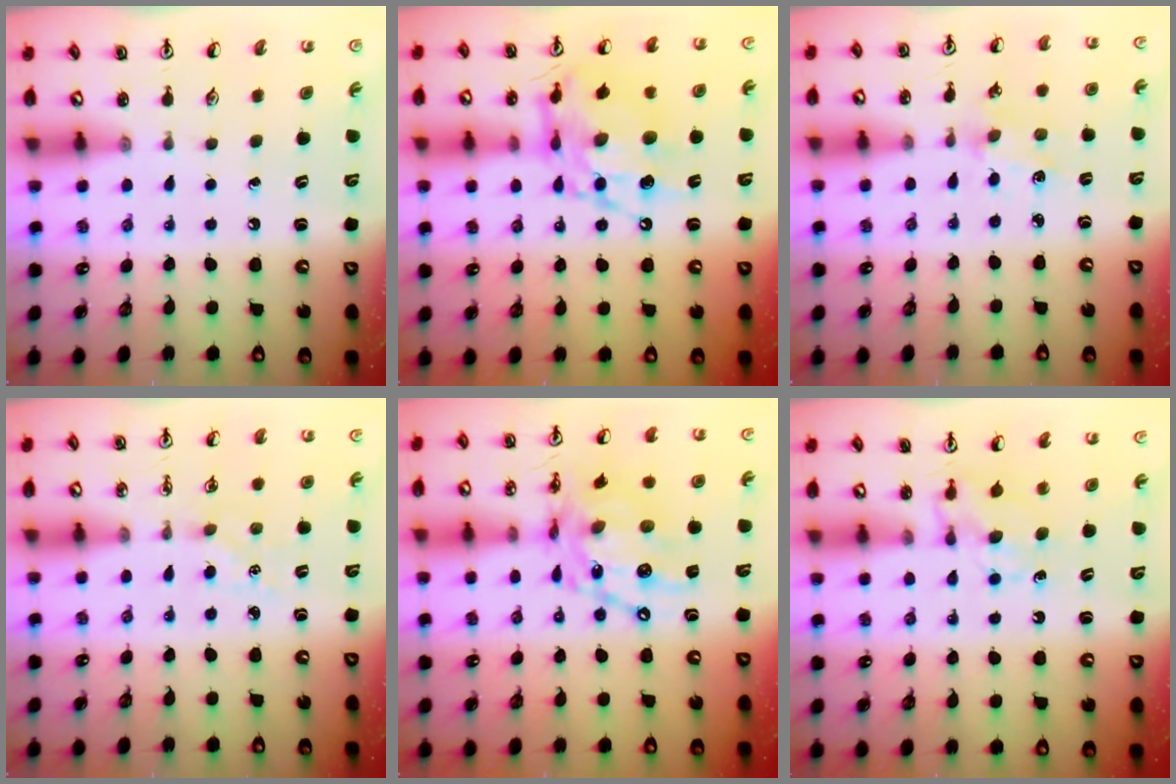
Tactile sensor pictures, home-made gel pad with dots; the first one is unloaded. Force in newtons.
{"total": 14.0, "press": 13.9, "slide": 1.6}
{"total": 2.4, "press": 2.4, "slide": 0.3}
{"total": 4.6, "press": 4.6, "slide": 0.5}
{"total": 15.9, "press": 15.8, "slide": 1.1}
{"total": 6.1, "press": 6.1, "slide": 0.4}